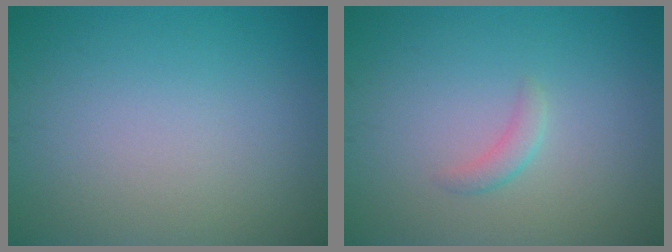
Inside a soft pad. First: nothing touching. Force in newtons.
{"total": 1.2, "press": 1.2, "slide": 0.1}